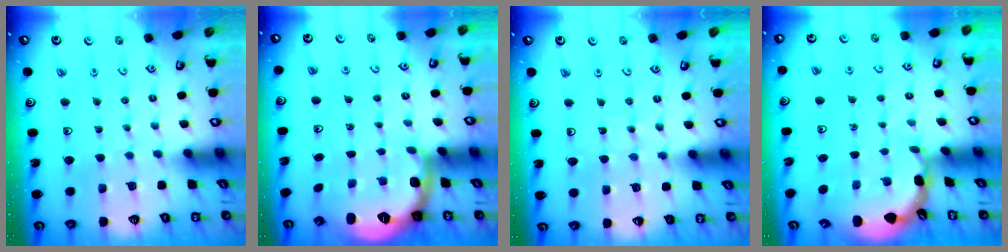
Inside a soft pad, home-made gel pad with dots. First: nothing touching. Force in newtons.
{"total": 2.1, "press": 1.9, "slide": 1.0}
{"total": 4.7, "press": 4.6, "slide": 0.8}
{"total": 1.6, "press": 1.6, "slide": 0.1}